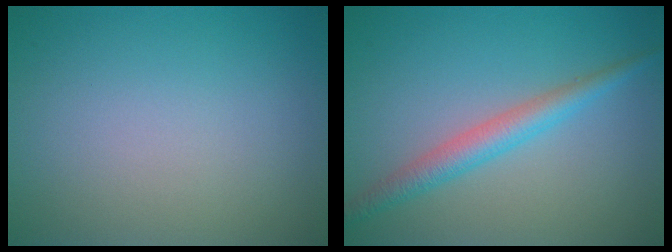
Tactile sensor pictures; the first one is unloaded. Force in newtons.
{"total": 3.0, "press": 3.0, "slide": 0.0}